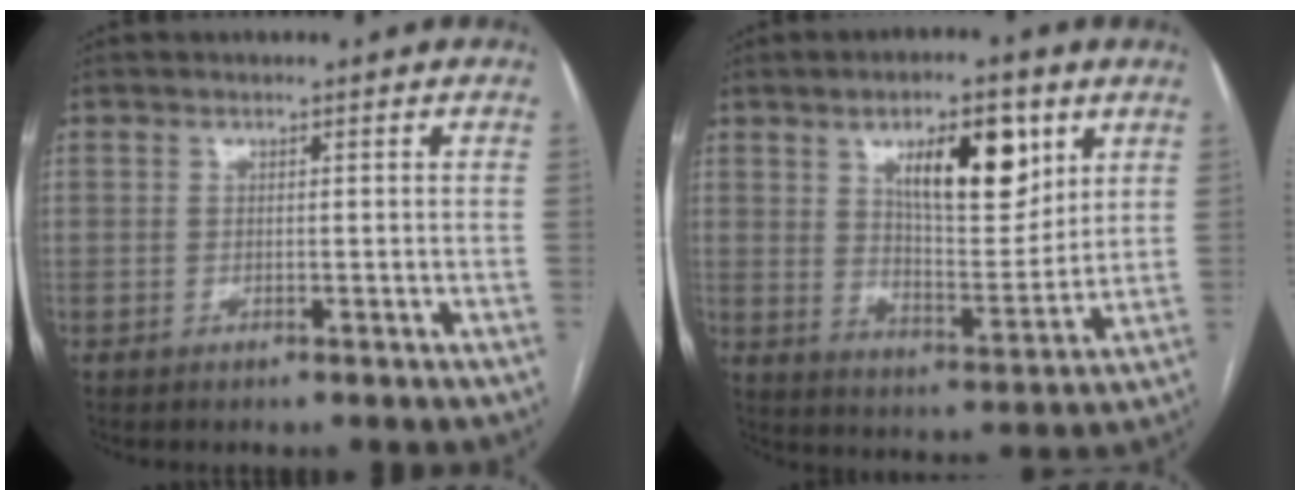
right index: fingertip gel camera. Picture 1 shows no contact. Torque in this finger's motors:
{"motor_torque": [1.13, 0.98, 0.30, 0.11]}